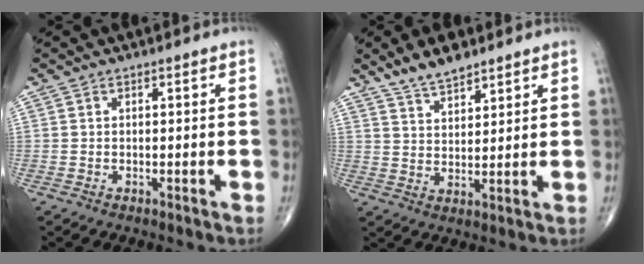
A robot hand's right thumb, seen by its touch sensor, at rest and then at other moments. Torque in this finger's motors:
{"motor_torque": [-0.35, 0.60, 0.02, 0.01, 0.01]}